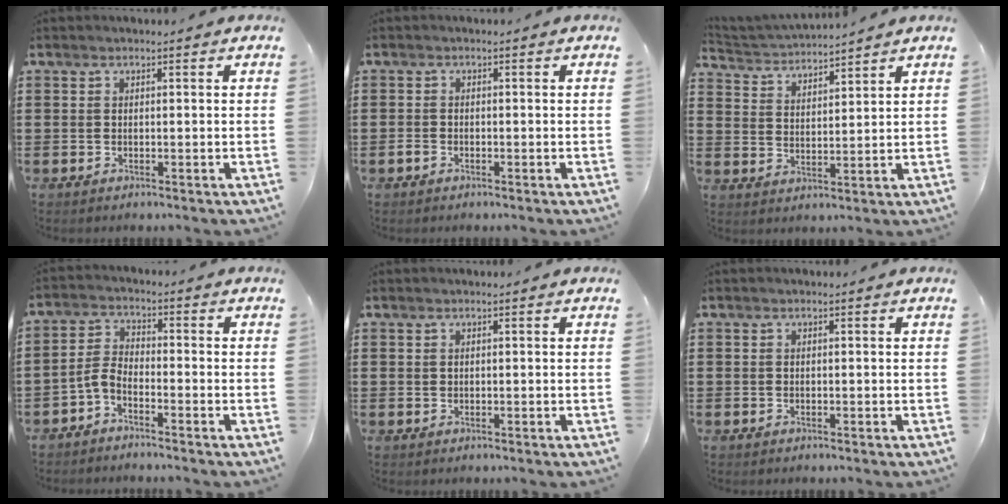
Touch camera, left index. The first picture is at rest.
{"total": 1.2, "force": [-0.8, 0.7, 0.5], "torque": [-0.021, -0.002, -0.019]}
{"total": 3.1, "force": [3.1, 0.0, -0.1], "torque": [-0.014, -0.018, 0.052]}
{"total": 3.3, "force": [-2.7, 1.0, 1.6], "torque": [-0.047, 0.005, -0.061]}
{"total": 0.0}
{"total": 0.0}